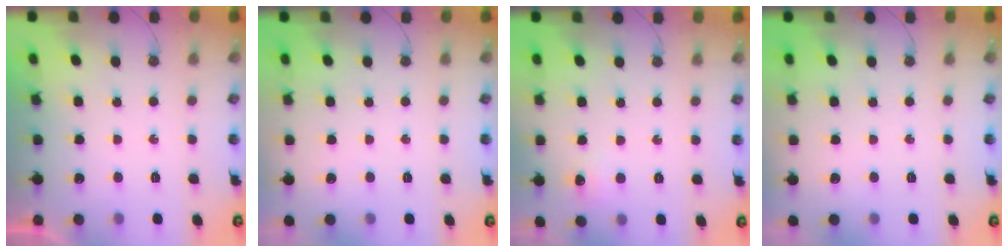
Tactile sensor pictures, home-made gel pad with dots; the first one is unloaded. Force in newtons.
{"total": 0.0}
{"total": 6.0, "press": 5.9, "slide": 0.7}
{"total": 0.0}